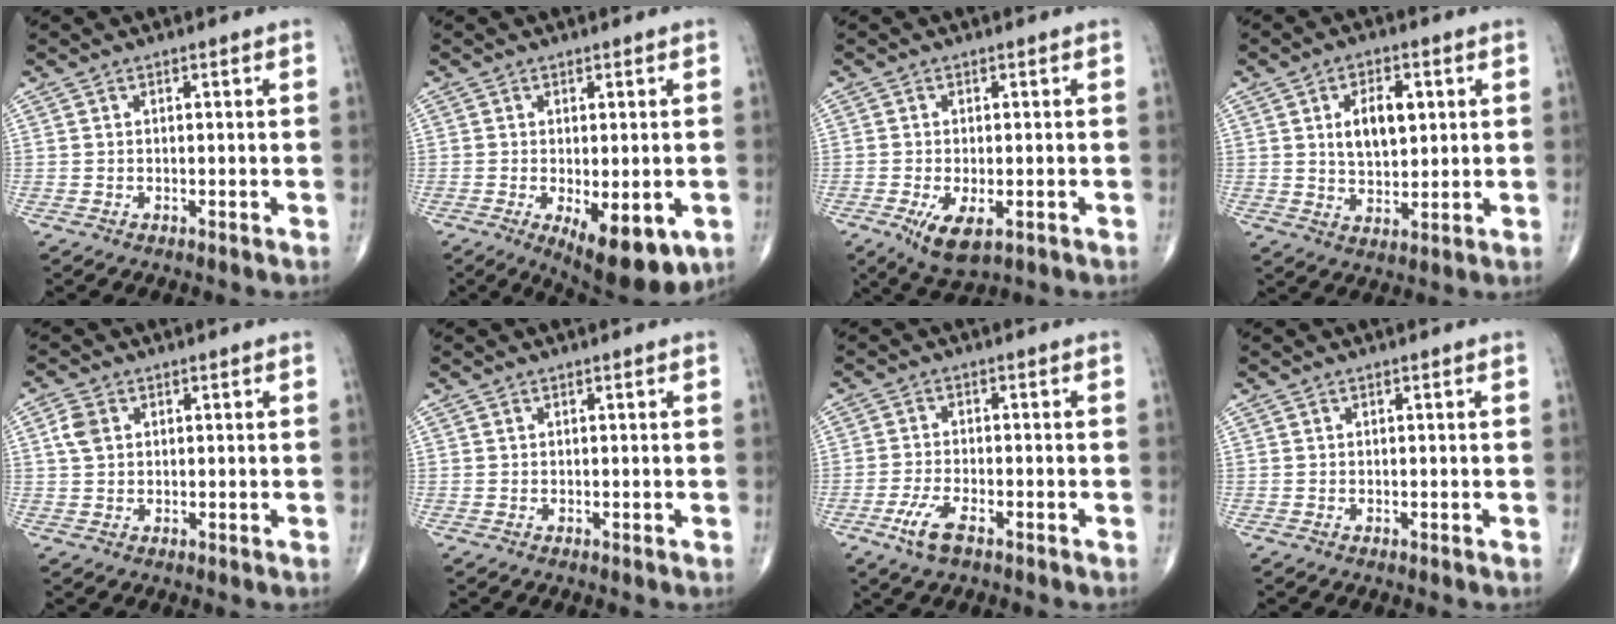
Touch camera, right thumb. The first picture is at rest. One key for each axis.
{"total": 11.8, "fx": -4.3, "fy": 4.8, "fz": 9.9, "tx": -0.127, "ty": -0.016, "tz": -0.053}
{"total": 6.5, "fx": -2.4, "fy": 2.9, "fz": 5.3, "tx": -0.093, "ty": -0.013, "tz": -0.034}
{"total": 8.6, "fx": 2.1, "fy": 4.9, "fz": 6.8, "tx": -0.089, "ty": -0.008, "tz": 0.040}
{"total": 3.2, "fx": 0.9, "fy": 2.3, "fz": 1.9, "tx": -0.039, "ty": 0.004, "tz": 0.018}
{"total": 0.0}
{"total": 5.2, "fx": -2.9, "fy": 1.9, "fz": 3.9, "tx": -0.086, "ty": 0.007, "tz": -0.054}
{"total": 0.0}